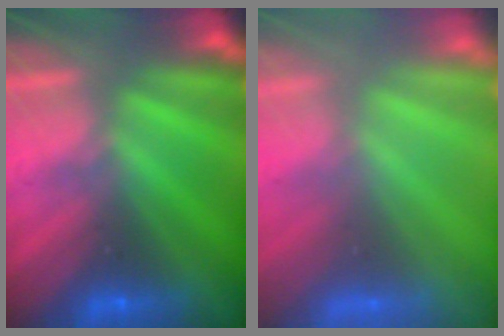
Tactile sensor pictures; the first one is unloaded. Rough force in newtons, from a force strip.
{"total": 8.6}